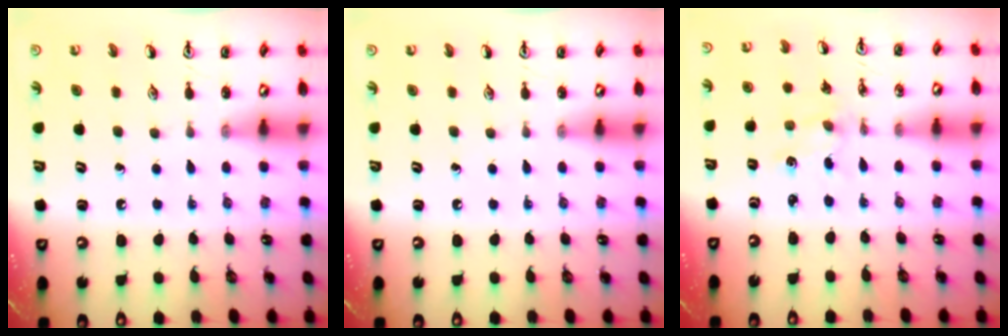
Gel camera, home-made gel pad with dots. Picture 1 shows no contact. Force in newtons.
{"total": 0.0}
{"total": 1.3, "press": 1.2, "slide": 0.4}